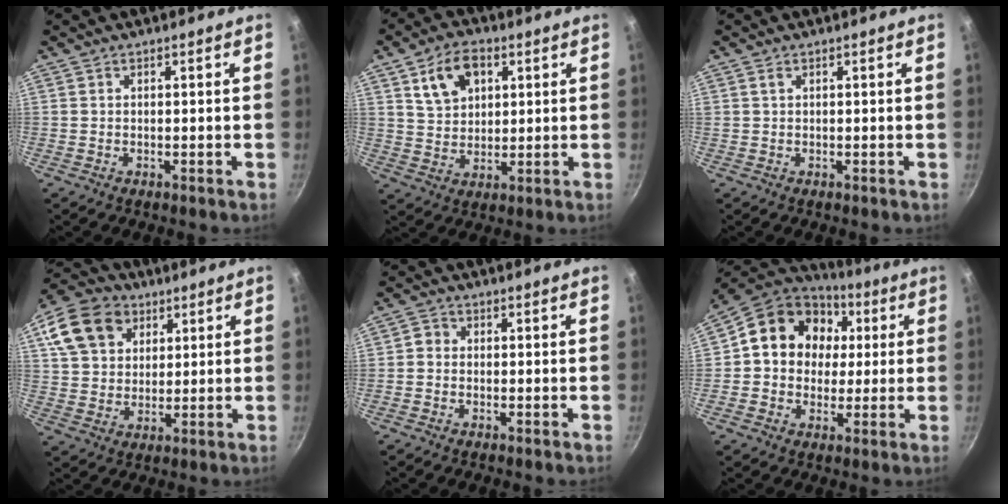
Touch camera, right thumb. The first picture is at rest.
{"total": 9.7, "force": [3.9, 6.6, 5.9], "torque": [-0.083, -0.004, 0.070]}
{"total": 0.7, "force": [0.3, 0.4, 0.4], "torque": [-0.007, 0.001, 0.007]}
{"total": 14.9, "force": [6.3, 11.2, 7.5], "torque": [-0.130, 0.014, 0.106]}
{"total": 1.7, "force": [-0.6, 1.4, 0.7], "torque": [-0.010, 0.009, -0.016]}
{"total": 16.3, "force": [2.9, 13.8, 8.2], "torque": [-0.109, 0.021, 0.033]}